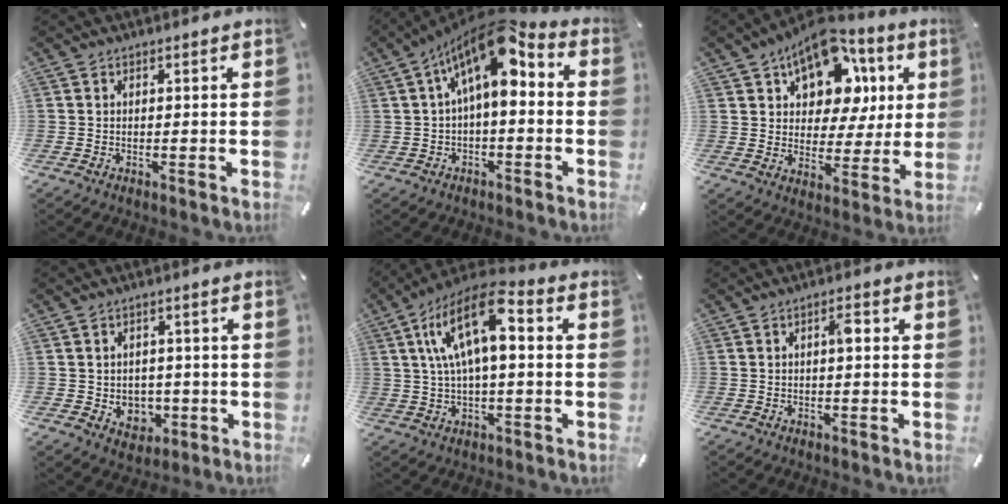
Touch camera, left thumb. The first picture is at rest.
{"total": 13.5, "force": [4.5, 6.1, 11.1], "torque": [-0.185, -0.023, 0.077]}
{"total": 15.2, "force": [8.6, 10.0, 7.6], "torque": [-0.117, -0.056, 0.153]}
{"total": 5.4, "force": [-0.7, 5.1, 1.9], "torque": [-0.021, 0.000, -0.013]}
{"total": 14.9, "force": [3.5, 6.5, 12.9], "torque": [-0.255, -0.005, 0.060]}
{"total": 2.9, "force": [0.3, 1.0, 2.7], "torque": [-0.046, 0.007, 0.000]}